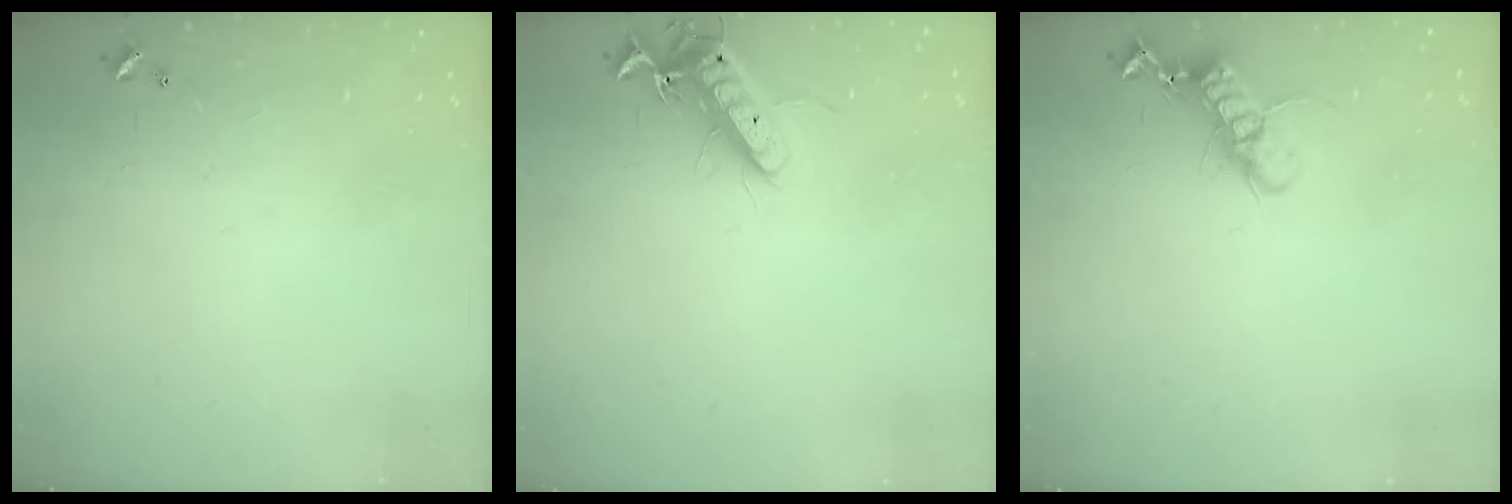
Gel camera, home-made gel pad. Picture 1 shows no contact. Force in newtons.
{"total": 12.2, "press": 12.1, "slide": 1.4}
{"total": 12.5, "press": 12.5, "slide": 0.4}